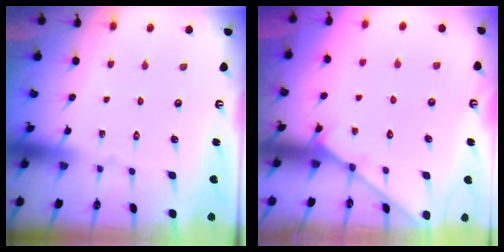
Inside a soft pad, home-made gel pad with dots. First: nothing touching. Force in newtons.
{"total": 2.3, "press": 2.3, "slide": 0.2}